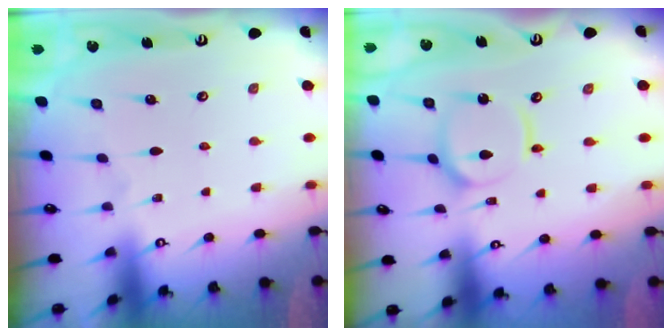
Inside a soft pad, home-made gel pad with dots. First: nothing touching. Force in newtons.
{"total": 10.4, "press": 10.3, "slide": 1.2}